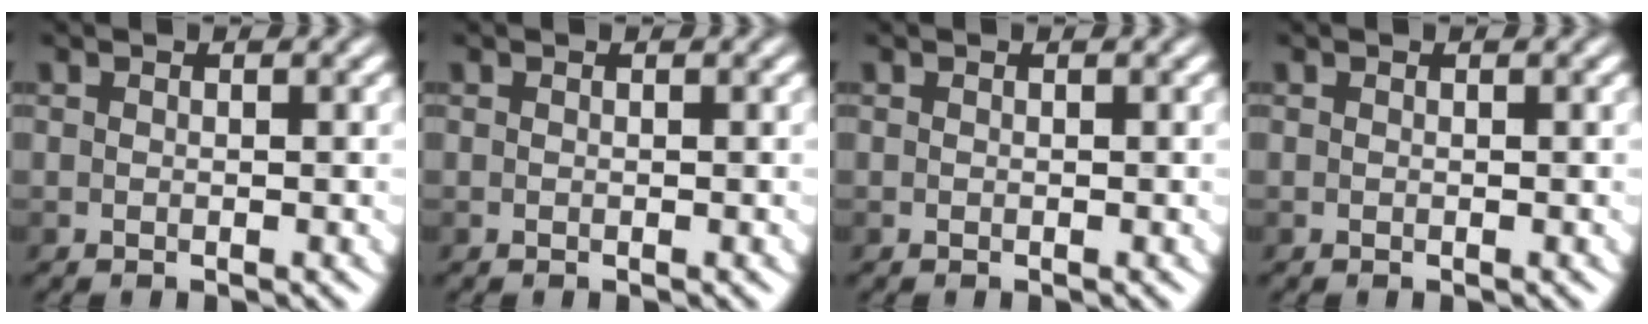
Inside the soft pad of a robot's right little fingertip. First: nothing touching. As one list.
[{"total": 0.0}, {"total": 0.0}, {"total": 0.0}]